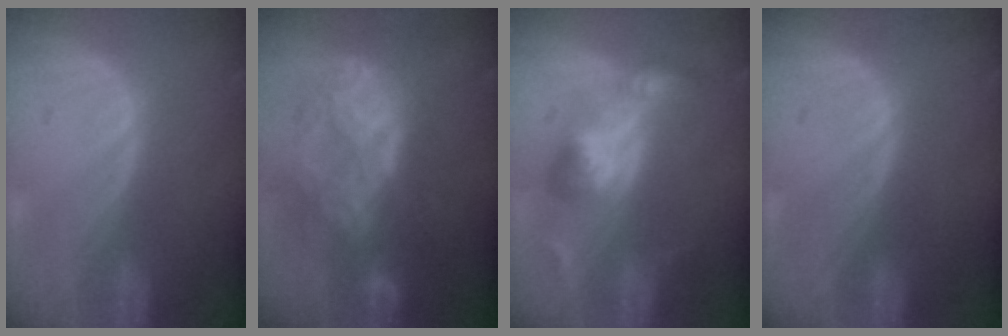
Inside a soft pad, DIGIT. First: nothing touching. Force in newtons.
{"total": 9.0, "press": 7.7, "slide": 4.6}
{"total": 5.7, "press": 5.6, "slide": 1.1}
{"total": 0.0}